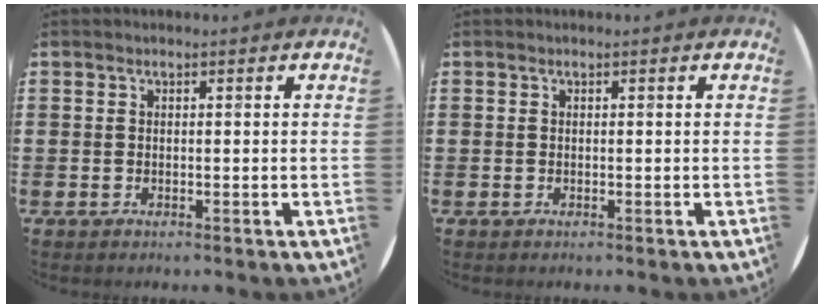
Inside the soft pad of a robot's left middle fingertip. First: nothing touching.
{"total": 0.0}